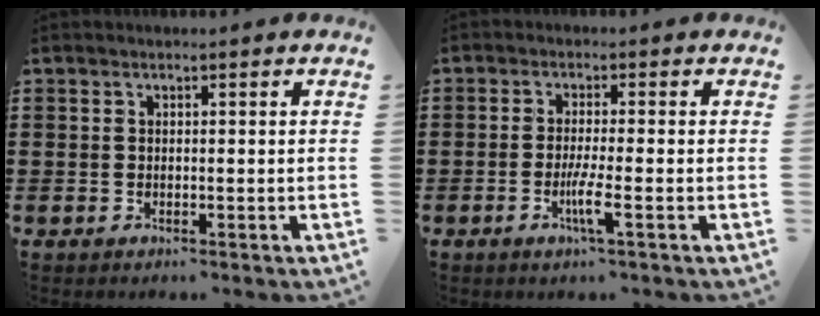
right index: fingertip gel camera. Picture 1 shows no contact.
{"total": 4.2, "force": [-1.6, 0.1, 3.9], "torque": [-0.073, -0.012, -0.030]}